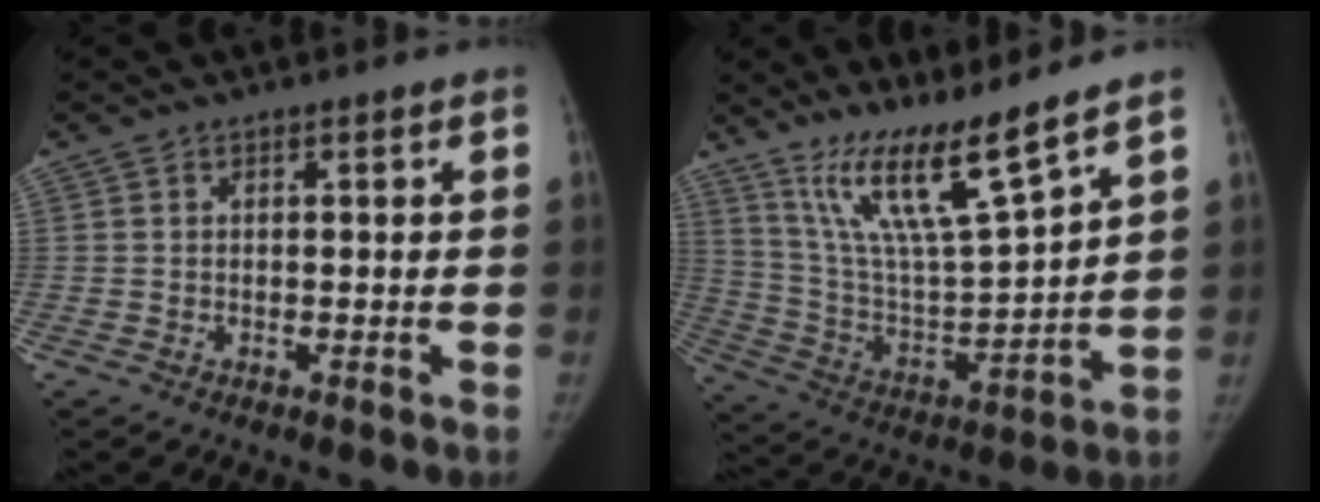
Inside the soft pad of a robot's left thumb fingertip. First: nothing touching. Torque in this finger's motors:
{"motor_torque": [0.49, 0.17, 1.46, -1.31, 0.09]}